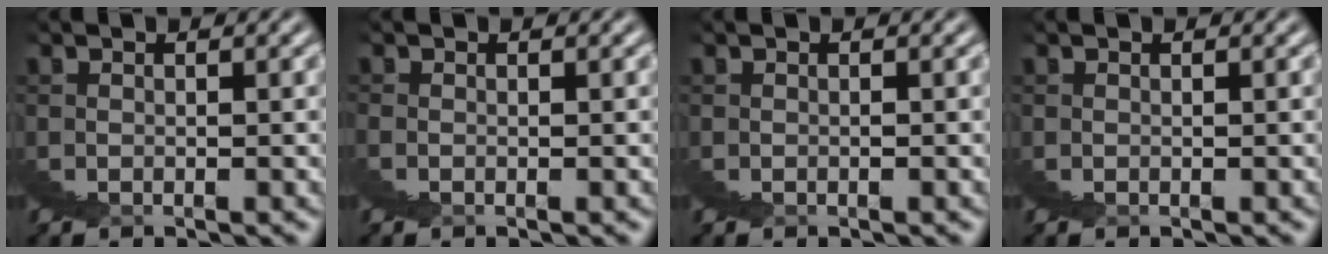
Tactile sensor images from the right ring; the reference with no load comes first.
{"total": 1.0, "force": [-0.4, -0.6, -0.7], "torque": [0.012, 0.000, -0.006]}
{"total": 0.0}
{"total": 0.0}